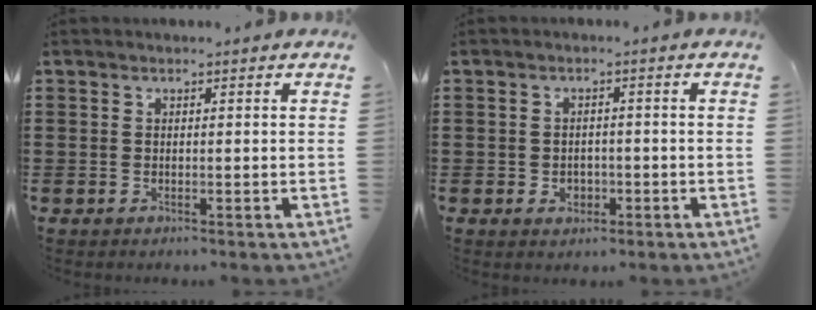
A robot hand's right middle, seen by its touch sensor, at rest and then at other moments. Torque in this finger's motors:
{"motor_torque": [0.62, -0.18, 0.02, 0.01]}